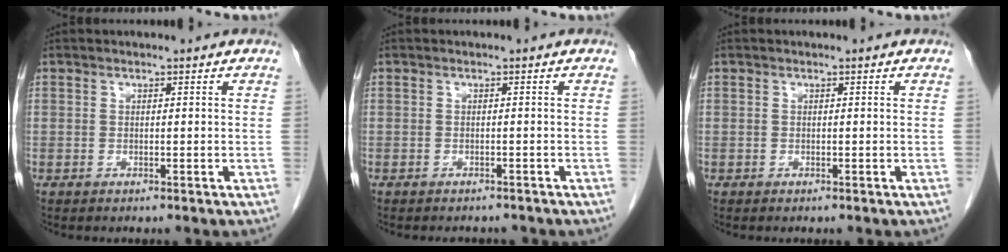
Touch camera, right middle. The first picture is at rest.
{"total": 3.1, "force": [-2.8, 1.1, 0.6], "torque": [-0.007, -0.003, -0.034]}
{"total": 0.0}